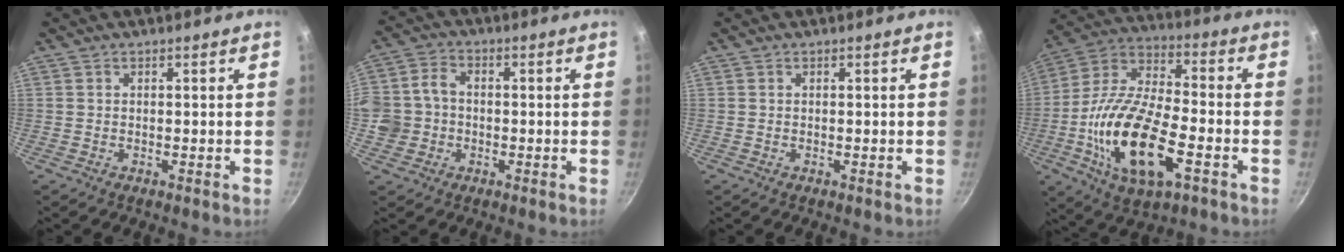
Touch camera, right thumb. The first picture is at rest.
{"total": 7.9, "force": [-1.3, 6.9, 3.6], "torque": [-0.049, 0.020, -0.033]}
{"total": 0.0}
{"total": 21.3, "force": [-6.3, 9.3, 18.1], "torque": [-0.349, 0.022, -0.126]}